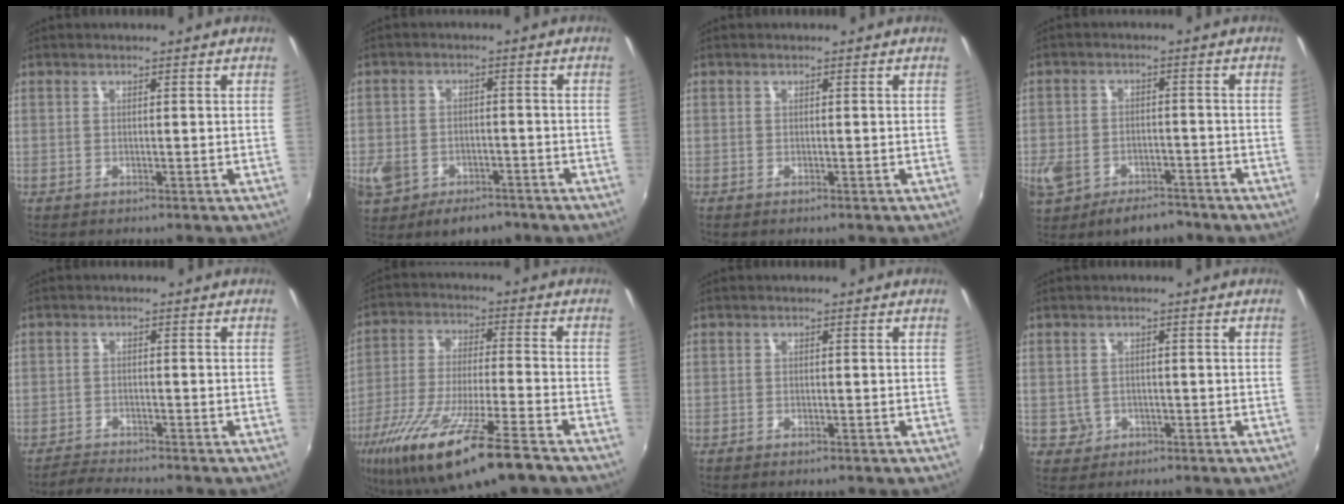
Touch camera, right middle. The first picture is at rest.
{"total": 11.3, "force": [-5.8, 8.0, 5.4], "torque": [-0.152, -0.009, -0.087]}
{"total": 0.0}
{"total": 11.3, "force": [-6.9, 7.2, 5.5], "torque": [-0.151, -0.008, -0.108]}
{"total": 3.1, "force": [-3.0, 0.1, 0.2], "torque": [-0.022, -0.003, -0.059]}
{"total": 20.7, "force": [-13.8, 2.6, 15.2], "torque": [-0.294, -0.054, -0.240]}
{"total": 1.0, "force": [-0.8, 0.3, 0.5], "torque": [-0.010, -0.002, -0.013]}
{"total": 2.8, "force": [-0.7, 2.7, 0.5], "torque": [-0.014, -0.001, -0.005]}